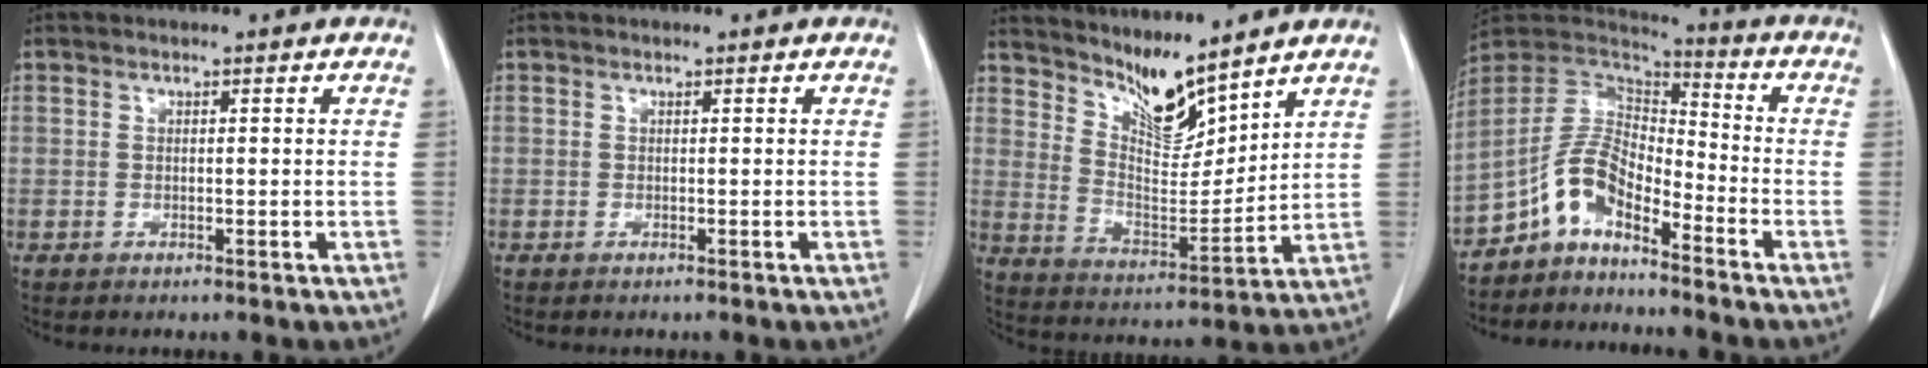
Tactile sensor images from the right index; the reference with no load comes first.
{"total": 0.0}
{"total": 9.1, "force": [8.2, 1.3, 3.9], "torque": [-0.078, -0.013, 0.160]}
{"total": 8.8, "force": [-6.1, 3.3, 5.4], "torque": [-0.115, 0.027, -0.122]}